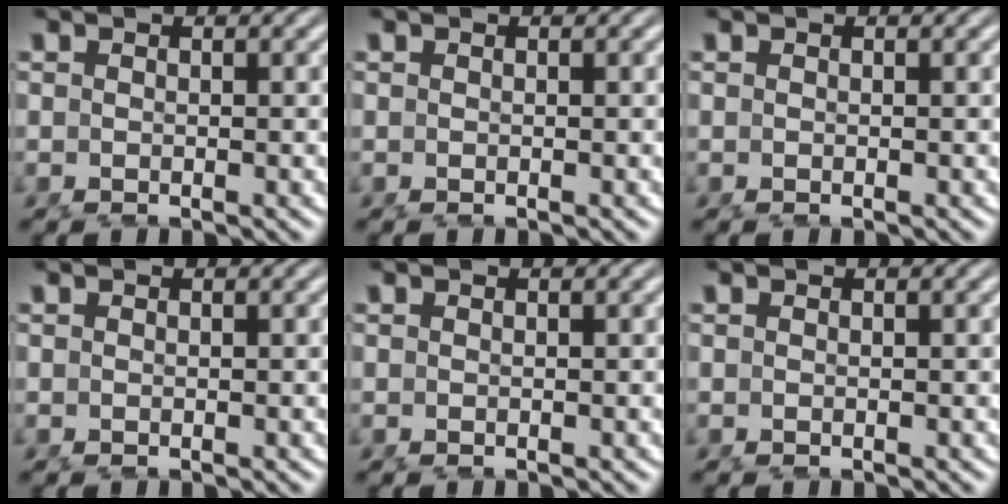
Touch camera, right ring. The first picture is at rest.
{"total": 0.0}
{"total": 0.0}
{"total": 0.0}
{"total": 0.0}
{"total": 0.0}